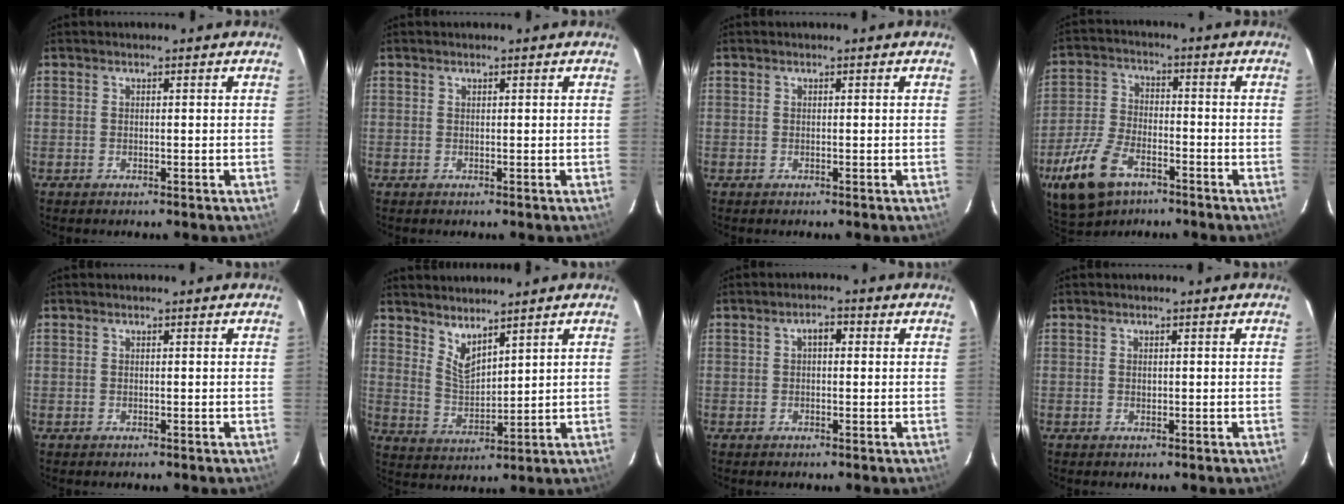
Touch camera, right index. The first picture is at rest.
{"total": 0.0}
{"total": 0.0}
{"total": 13.1, "force": [-7.7, 7.0, 8.0], "torque": [-0.193, -0.016, -0.144]}
{"total": 0.0}
{"total": 5.8, "force": [4.6, 1.8, 3.1], "torque": [-0.054, -0.012, 0.093]}
{"total": 2.5, "force": [0.5, 1.4, 2.0], "torque": [-0.034, 0.011, 0.008]}
{"total": 0.7, "force": [0.1, 0.5, 0.5], "torque": [-0.008, 0.003, 0.004]}